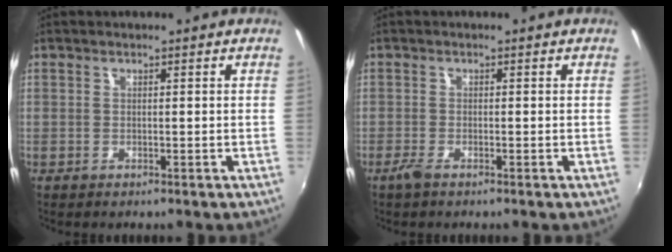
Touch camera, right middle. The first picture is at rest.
{"total": 1.8, "force": [-1.3, 0.3, 1.1], "torque": [-0.028, -0.005, -0.028]}